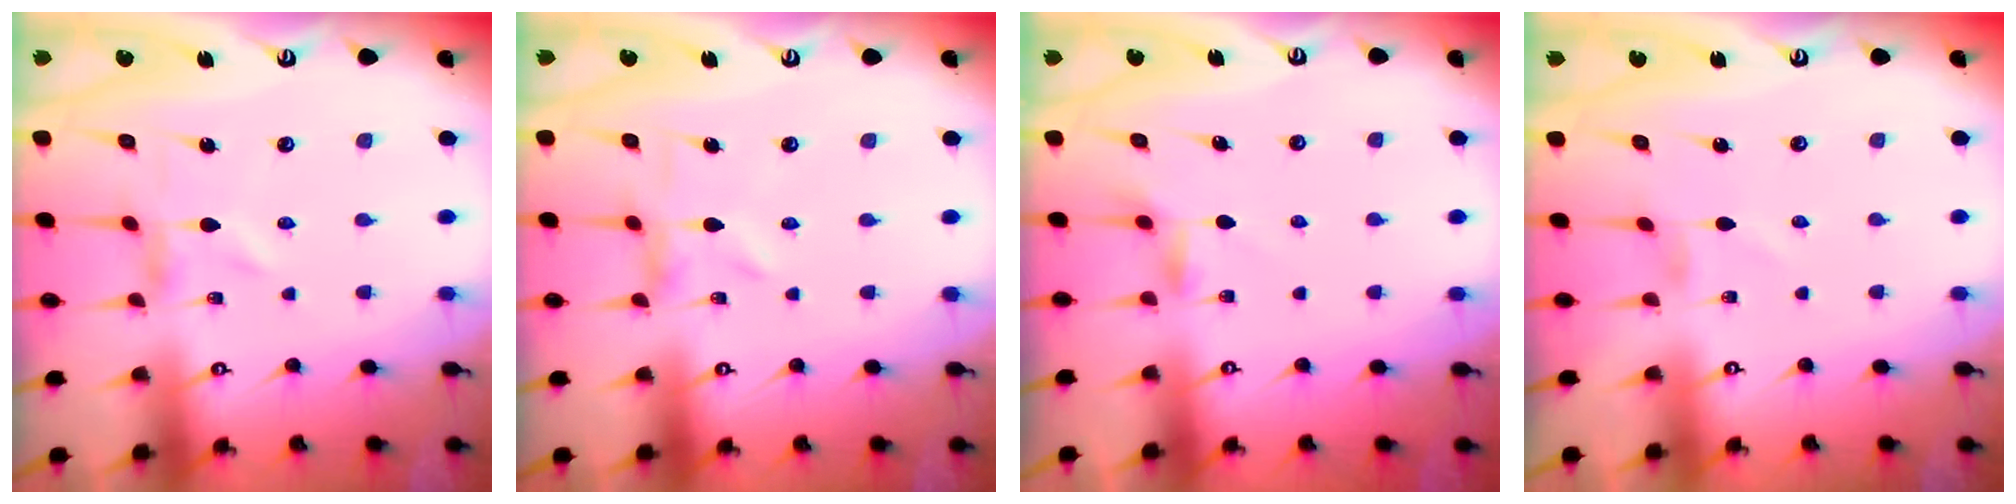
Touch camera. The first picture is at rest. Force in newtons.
{"total": 1.4, "press": 1.4, "slide": 0.3}
{"total": 2.3, "press": 2.2, "slide": 0.4}
{"total": 0.0}